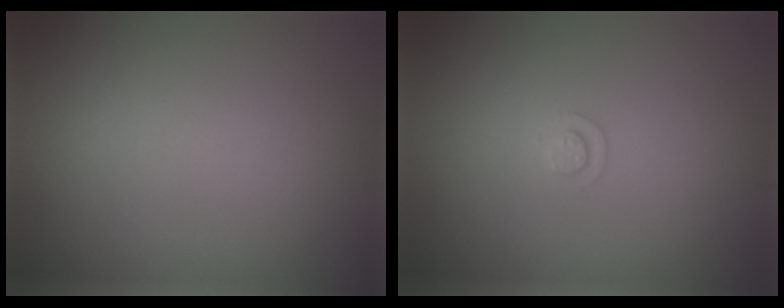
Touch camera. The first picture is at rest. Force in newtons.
{"total": 1.0, "press": 1.0, "slide": 0.2}